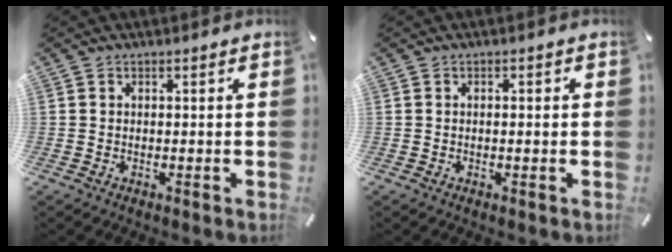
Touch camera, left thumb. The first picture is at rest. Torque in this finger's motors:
{"motor_torque": [-0.25, -0.26, 0.01, 0.14, 0.01]}